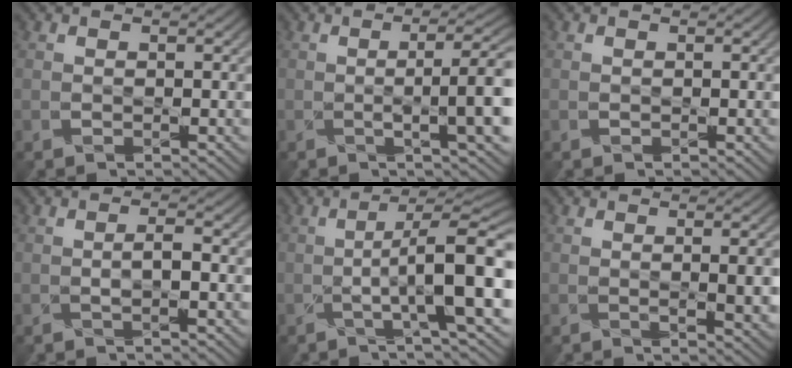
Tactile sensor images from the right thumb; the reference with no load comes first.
{"total": 7.3, "force": [-1.0, 1.1, 7.1], "torque": [-0.093, 0.003, -0.010]}
{"total": 0.0}
{"total": 1.3, "force": [-0.6, -0.1, 1.1], "torque": [-0.019, 0.004, -0.007]}
{"total": 10.0, "force": [-2.3, 1.2, 9.7], "torque": [-0.149, 0.006, -0.036]}
{"total": 3.5, "force": [-0.2, 1.1, 3.3], "torque": [-0.054, -0.009, 0.005]}